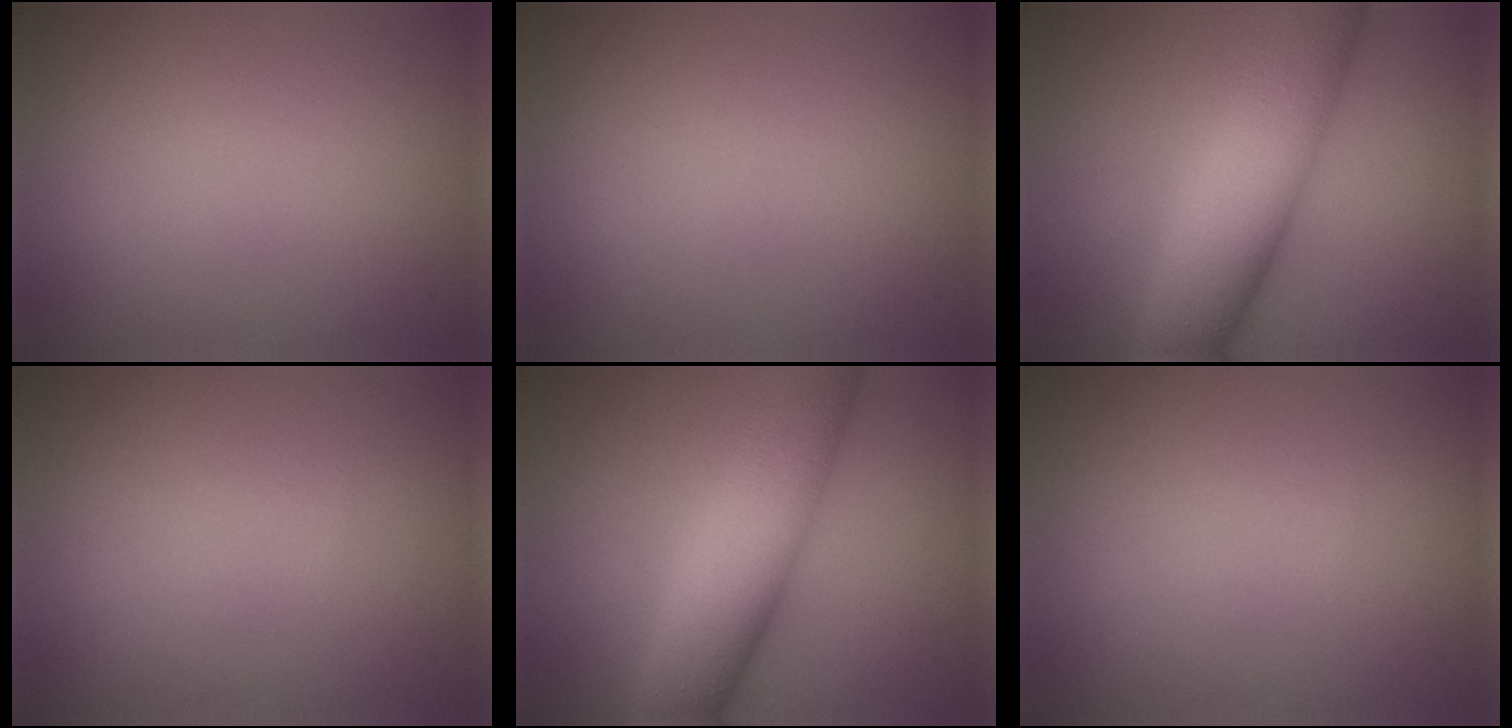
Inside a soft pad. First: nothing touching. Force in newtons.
{"total": 0.0}
{"total": 9.9, "press": 9.9, "slide": 0.1}
{"total": 0.0}
{"total": 9.9, "press": 9.9, "slide": 0.1}
{"total": 0.0}